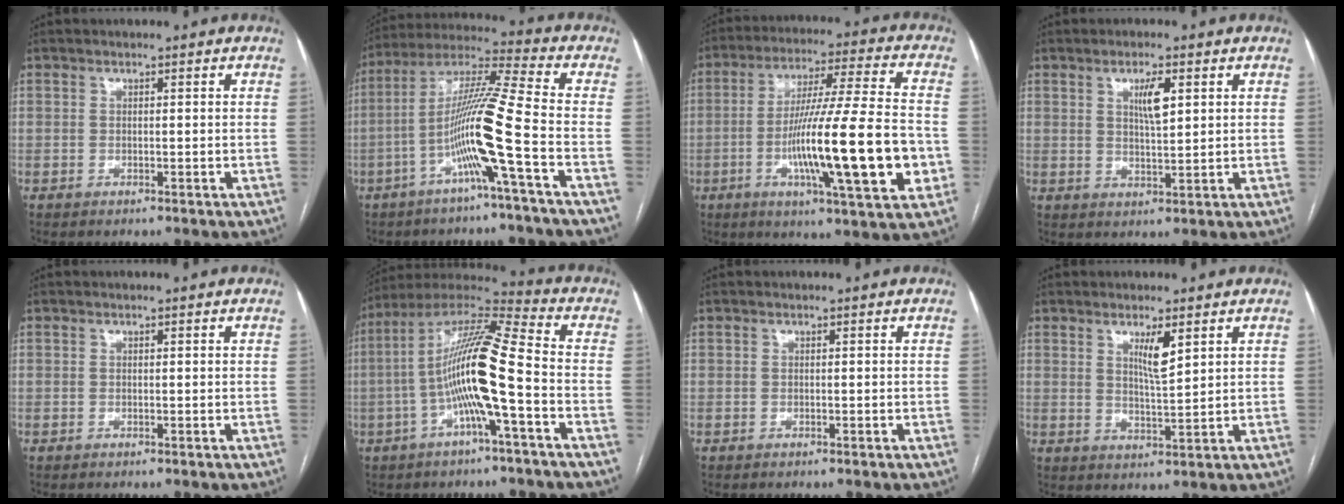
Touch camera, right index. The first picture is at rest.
{"total": 13.0, "force": [-4.5, -1.9, 12.0], "torque": [-0.231, 0.005, -0.092]}
{"total": 20.7, "force": [-4.6, 0.9, 20.2], "torque": [-0.323, -0.012, -0.075]}
{"total": 4.3, "force": [1.7, 0.8, 3.8], "torque": [-0.068, -0.001, 0.031]}
{"total": 0.0}
{"total": 15.1, "force": [-3.0, 0.6, 14.8], "torque": [-0.286, 0.019, -0.065]}
{"total": 0.0}
{"total": 4.3, "force": [2.2, 0.4, 3.7], "torque": [-0.065, -0.009, 0.041]}